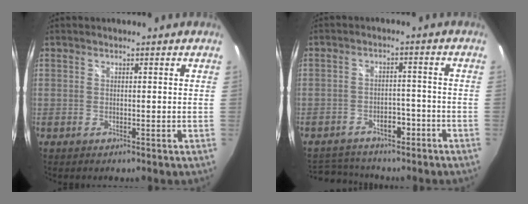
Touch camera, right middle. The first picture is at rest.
{"total": 10.3, "force": [-8.1, 5.5, 3.5], "torque": [-0.079, 0.018, -0.106]}